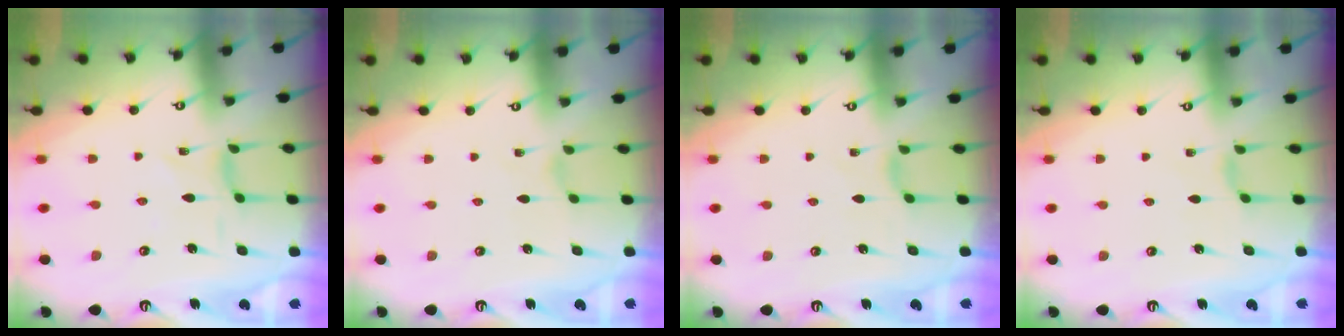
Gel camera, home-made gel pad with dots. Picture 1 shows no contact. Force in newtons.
{"total": 0.0}
{"total": 2.3, "press": 2.2, "slide": 0.6}
{"total": 2.1, "press": 2.1, "slide": 0.4}